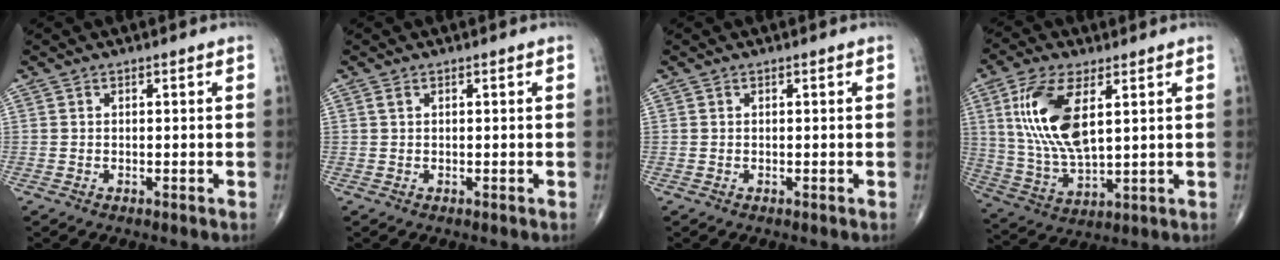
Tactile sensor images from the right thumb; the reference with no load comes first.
{"total": 0.6, "force": [0.3, 0.3, 0.5], "torque": [-0.011, 0.005, 0.006]}
{"total": 0.0}
{"total": 15.1, "force": [4.5, 6.6, 12.8], "torque": [-0.266, -0.016, 0.096]}